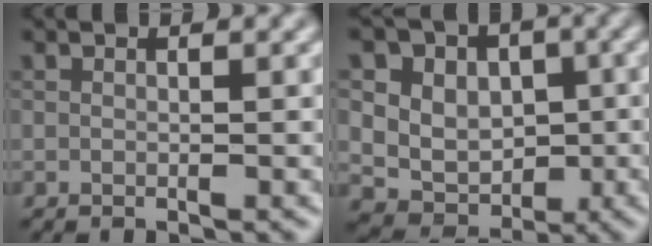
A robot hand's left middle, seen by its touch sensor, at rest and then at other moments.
{"total": 11.4, "force": [4.1, 9.4, 5.1], "torque": [-0.095, 0.017, 0.065]}